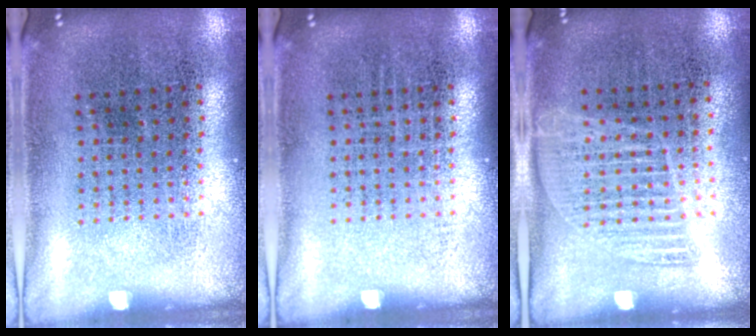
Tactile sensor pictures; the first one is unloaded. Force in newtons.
{"total": 0.0}
{"total": 1.1, "press": 1.0, "slide": 0.5}